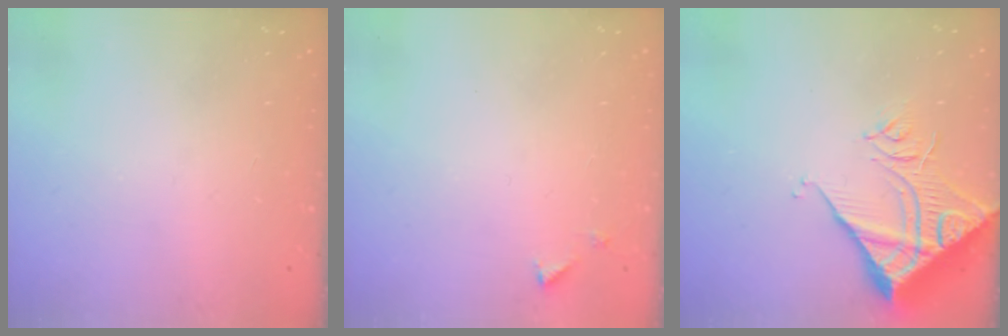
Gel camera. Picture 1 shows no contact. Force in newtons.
{"total": 3.2, "press": 3.2, "slide": 0.3}
{"total": 13.9, "press": 13.8, "slide": 1.7}